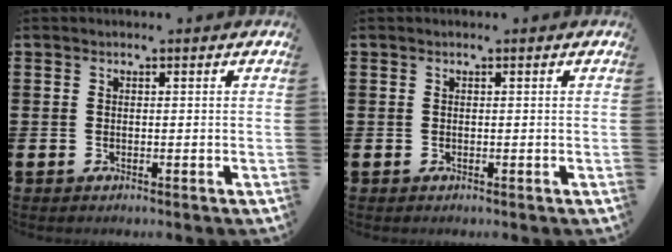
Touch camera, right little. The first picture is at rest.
{"total": 0.0}